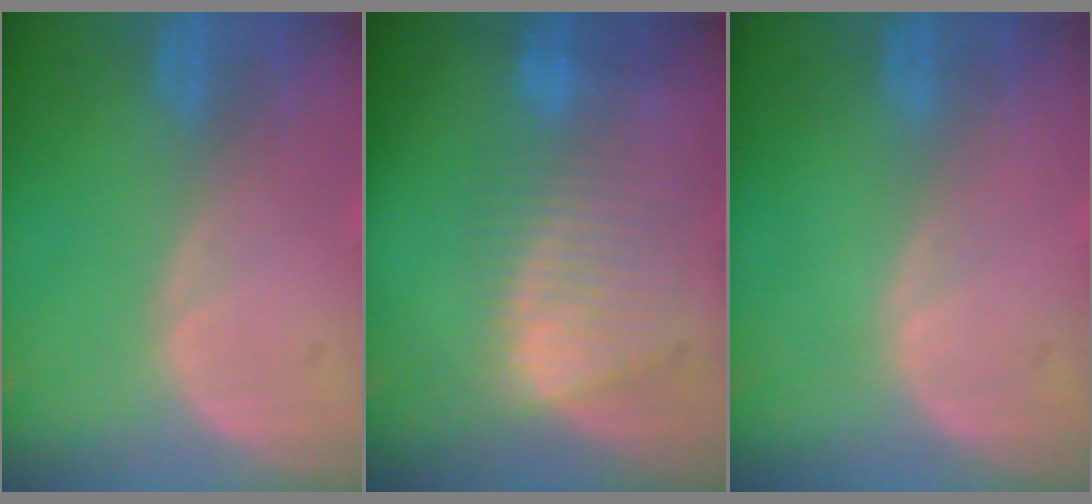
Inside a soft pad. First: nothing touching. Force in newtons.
{"total": 7.6, "press": 7.4, "slide": 1.8}
{"total": 0.0}